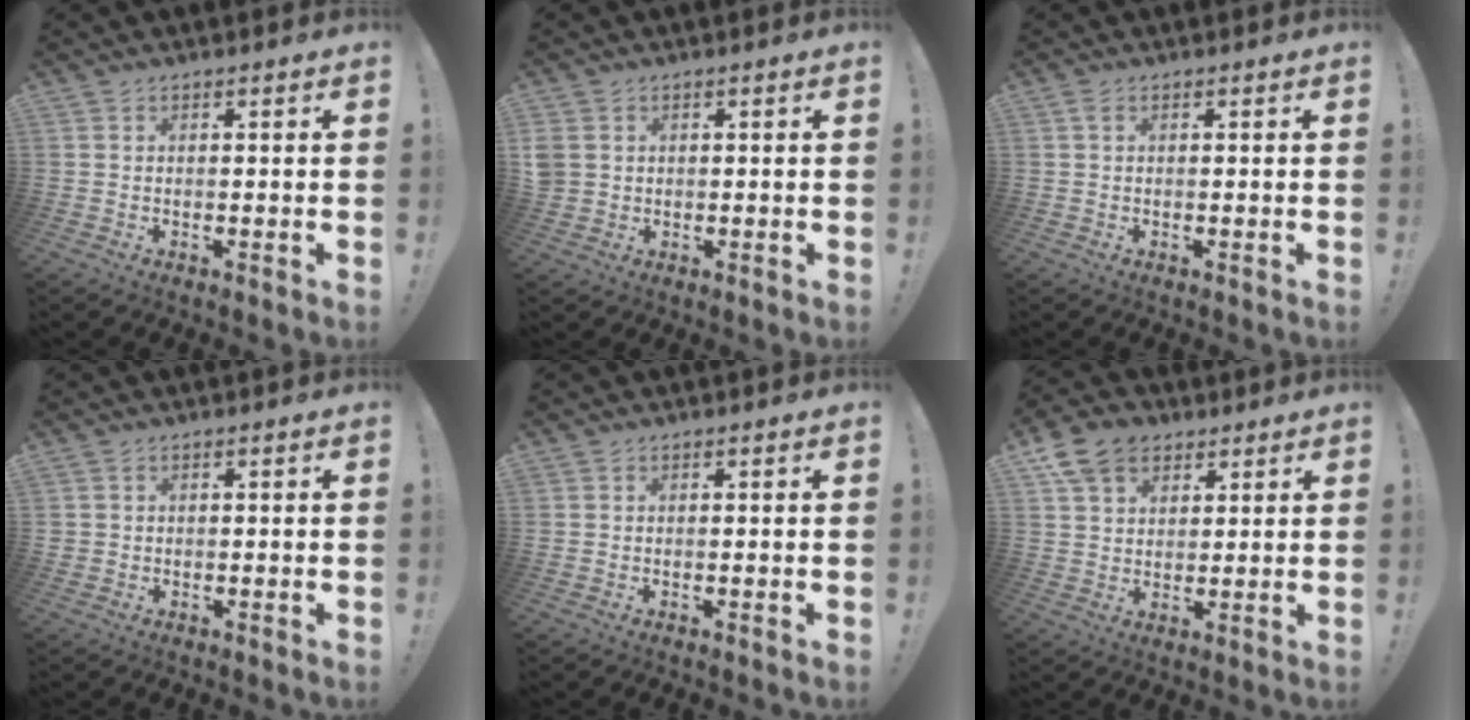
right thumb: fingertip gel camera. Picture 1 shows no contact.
{"total": 3.6, "force": [1.0, 3.1, 1.5], "torque": [-0.033, 0.000, 0.022]}
{"total": 1.0, "force": [0.4, 0.6, 0.7], "torque": [-0.017, 0.004, 0.006]}
{"total": 1.0, "force": [0.1, 1.0, 0.3], "torque": [-0.008, 0.004, 0.002]}
{"total": 0.0}
{"total": 11.0, "force": [6.1, 7.8, 4.7], "torque": [-0.080, -0.018, 0.122]}